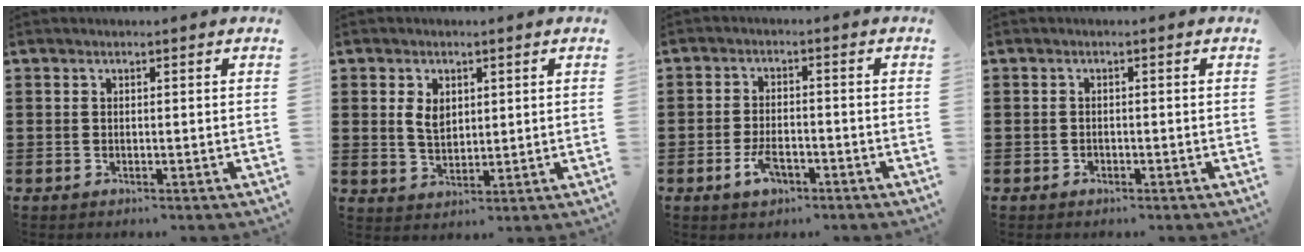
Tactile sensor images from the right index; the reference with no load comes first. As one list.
[{"total": 3.7, "force": [1.1, 2.5, 2.6], "torque": [-0.057, 0.009, 0.020]}, {"total": 4.1, "force": [-2.0, 2.0, 3.0], "torque": [-0.065, -0.001, -0.040]}, {"total": 0.7, "force": [-0.4, 0.5, 0.2], "torque": [-0.006, 0.001, -0.010]}]